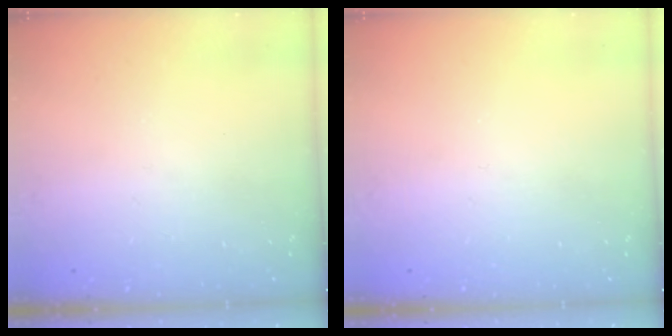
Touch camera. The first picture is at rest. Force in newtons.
{"total": 0.0}